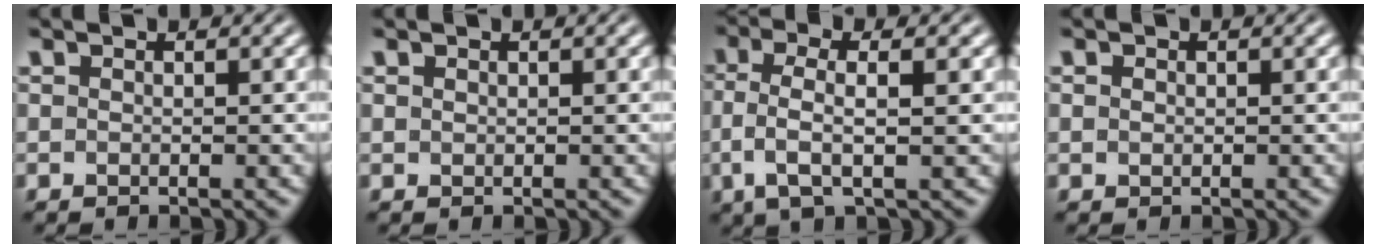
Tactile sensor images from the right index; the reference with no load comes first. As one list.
[{"total": 0.6, "force": [0.3, -0.5, -0.1], "torque": [0.007, -0.002, 0.012]}, {"total": 4.4, "force": [0.4, 1.7, 4.1], "torque": [-0.077, 0.001, 0.006]}, {"total": 0.0}]